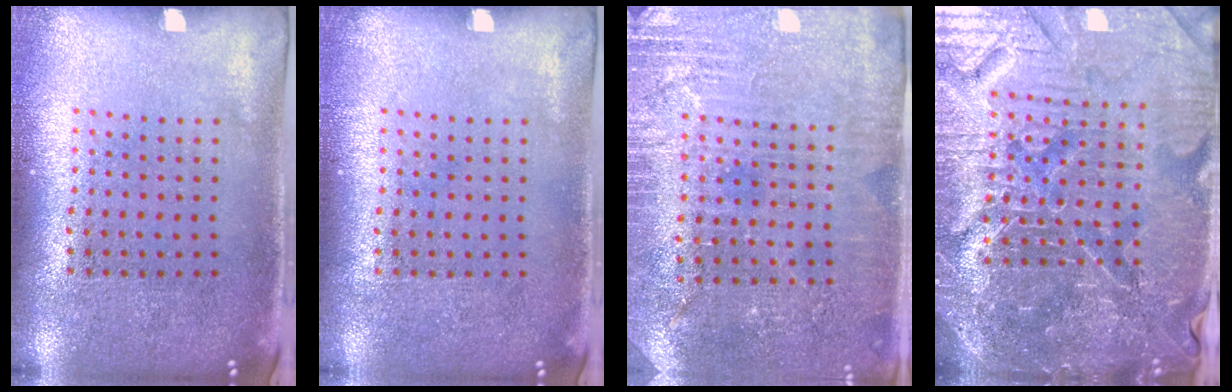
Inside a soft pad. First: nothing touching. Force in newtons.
{"total": 0.0}
{"total": 2.8, "press": 2.8, "slide": 0.4}
{"total": 6.2, "press": 5.7, "slide": 2.3}